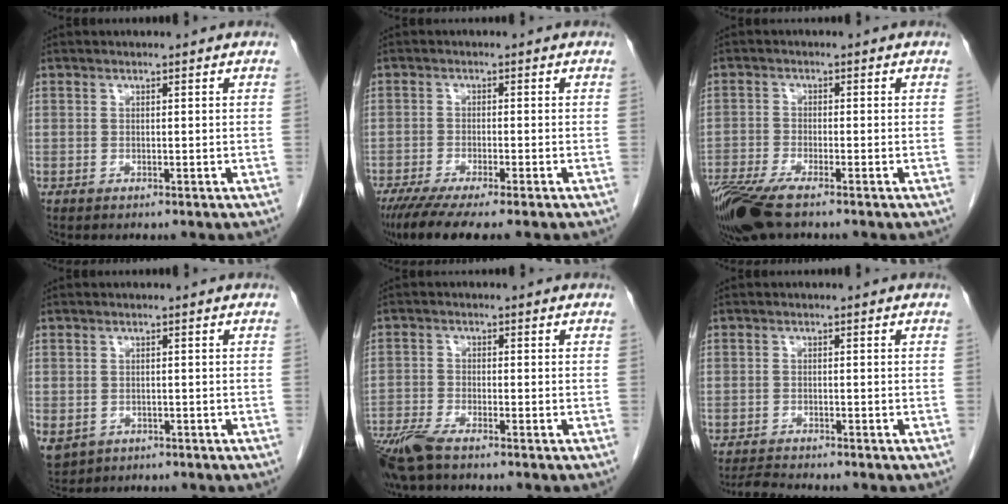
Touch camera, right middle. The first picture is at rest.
{"total": 8.6, "force": [-6.7, 0.4, 5.4], "torque": [-0.080, -0.020, -0.106]}
{"total": 8.6, "force": [-6.2, 1.5, 5.7], "torque": [-0.109, -0.018, -0.116]}
{"total": 7.4, "force": [-3.2, 6.1, 2.7], "torque": [-0.080, -0.006, -0.042]}
{"total": 6.2, "force": [-4.9, 0.9, 3.8], "torque": [-0.080, -0.017, -0.096]}
{"total": 2.6, "force": [-2.5, -0.4, 0.4], "torque": [-0.017, -0.018, -0.045]}